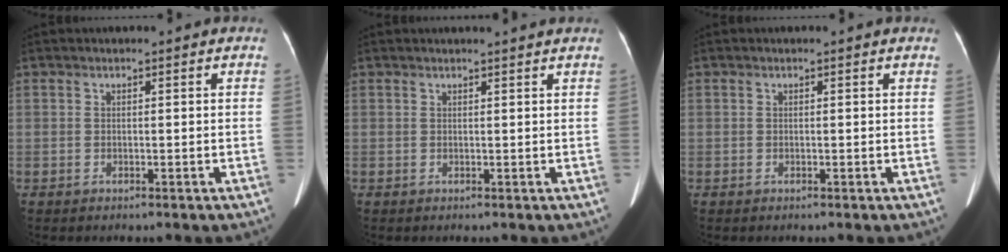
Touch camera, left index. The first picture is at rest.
{"total": 2.6, "force": [2.5, -0.4, 0.7], "torque": [-0.013, 0.004, 0.029]}
{"total": 1.4, "force": [1.4, 0.2, 0.4], "torque": [-0.012, 0.009, 0.009]}